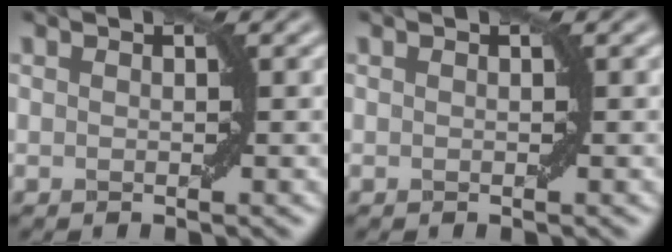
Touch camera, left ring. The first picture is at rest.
{"total": 0.0}